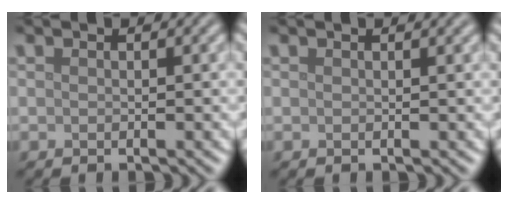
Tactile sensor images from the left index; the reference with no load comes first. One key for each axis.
{"total": 0.9, "fx": 0.7, "fy": 0.2, "fz": 0.5, "tx": -0.002, "ty": 0.005, "tz": 0.010}